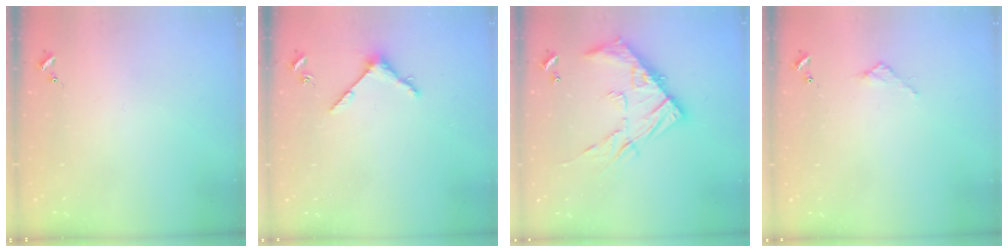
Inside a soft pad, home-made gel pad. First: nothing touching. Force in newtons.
{"total": 4.8, "press": 4.8, "slide": 0.6}
{"total": 17.3, "press": 17.3, "slide": 1.4}
{"total": 2.4, "press": 2.3, "slide": 0.3}